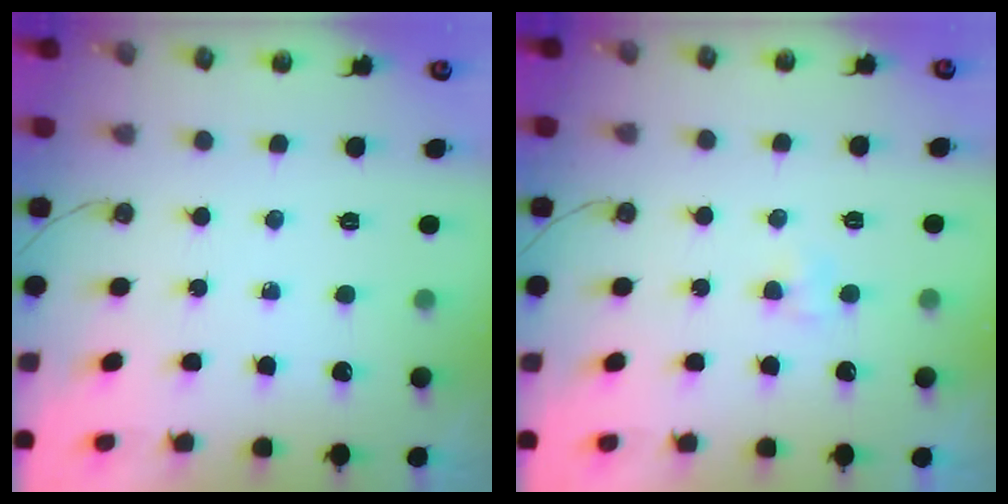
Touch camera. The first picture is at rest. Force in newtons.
{"total": 2.4, "press": 2.3, "slide": 0.3}